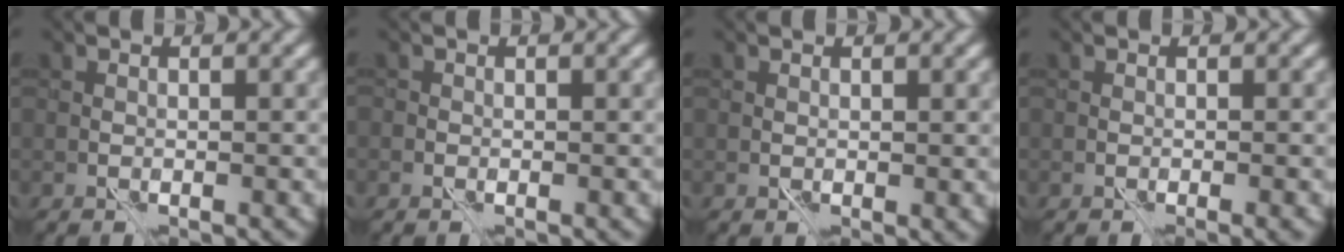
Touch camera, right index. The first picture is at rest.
{"total": 0.6, "force": [-0.2, 0.5, 0.1], "torque": [0.001, -0.004, -0.007]}
{"total": 0.7, "force": [0.4, 0.3, 0.4], "torque": [-0.005, -0.001, 0.009]}
{"total": 0.9, "force": [-0.6, 0.2, 0.7], "torque": [-0.012, -0.004, -0.009]}